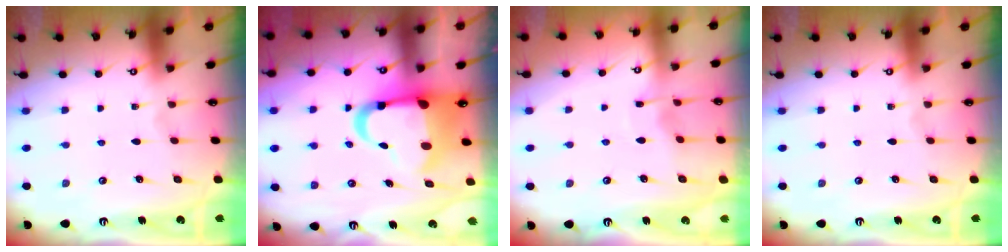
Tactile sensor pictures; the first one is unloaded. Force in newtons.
{"total": 11.9, "press": 11.8, "slide": 1.7}
{"total": 3.3, "press": 3.2, "slide": 0.4}
{"total": 0.0}